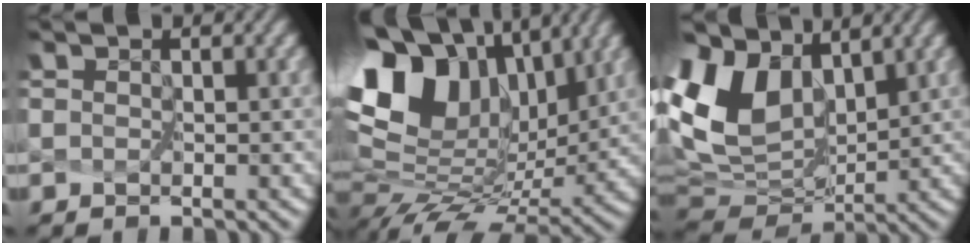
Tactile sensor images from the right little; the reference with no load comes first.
{"total": 12.0, "force": [4.6, 7.7, 7.9], "torque": [-0.150, 0.016, 0.100]}
{"total": 9.5, "force": [4.1, 6.2, 5.9], "torque": [-0.161, 0.016, 0.092]}